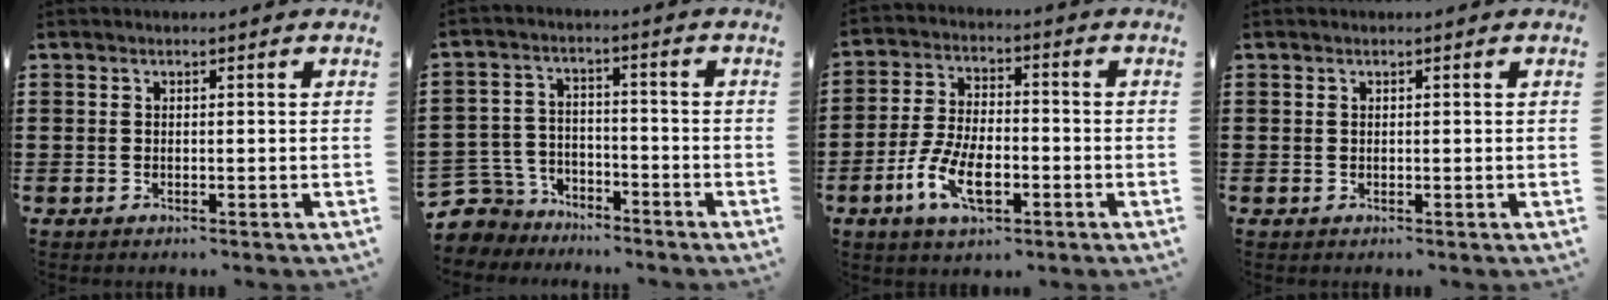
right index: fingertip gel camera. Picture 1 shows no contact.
{"total": 5.8, "force": [-5.0, 2.9, 0.7], "torque": [-0.052, 0.006, -0.110]}
{"total": 8.9, "force": [-3.7, 3.9, 7.1], "torque": [-0.162, -0.008, -0.071]}
{"total": 0.0}